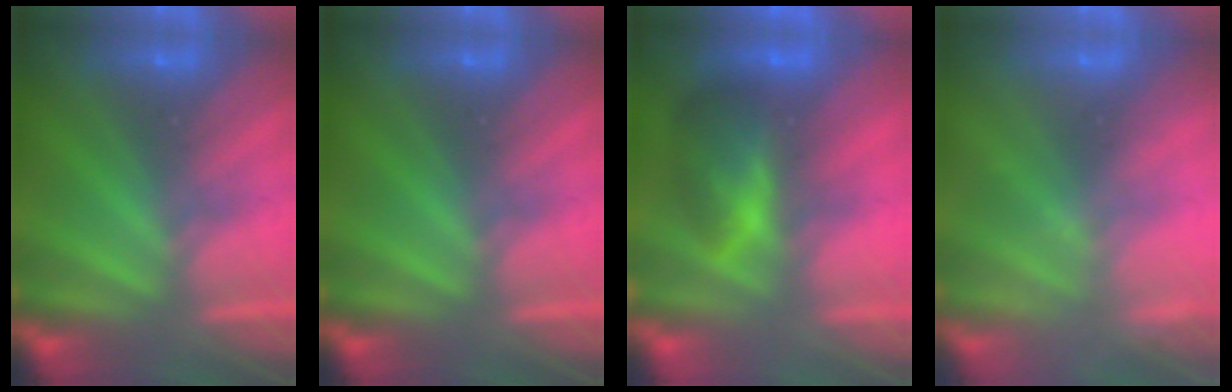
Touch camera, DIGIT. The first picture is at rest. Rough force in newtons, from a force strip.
{"total": 0.0}
{"total": 7.6}
{"total": 2.3}